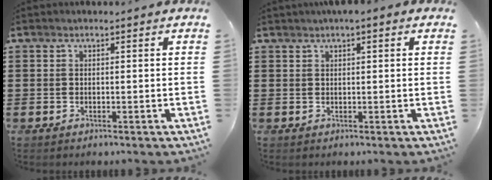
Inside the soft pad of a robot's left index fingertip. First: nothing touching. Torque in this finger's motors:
{"motor_torque": [2.14, 0.00, 0.21, -0.05]}